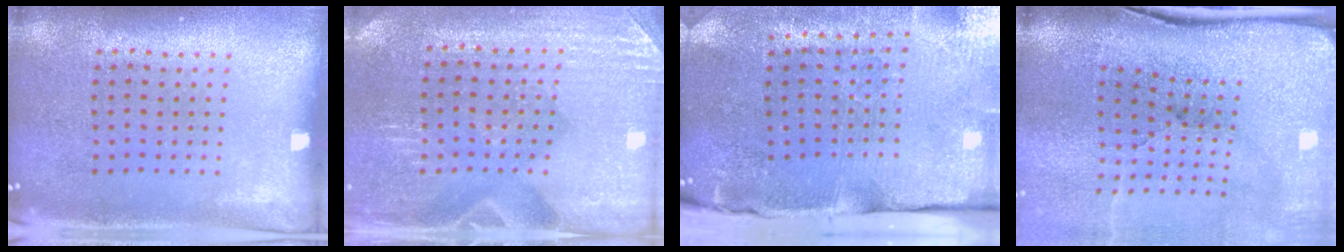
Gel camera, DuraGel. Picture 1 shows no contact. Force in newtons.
{"total": 3.0, "press": 2.9, "slide": 0.3}
{"total": 4.8, "press": 3.9, "slide": 2.8}
{"total": 5.1, "press": 4.1, "slide": 3.1}